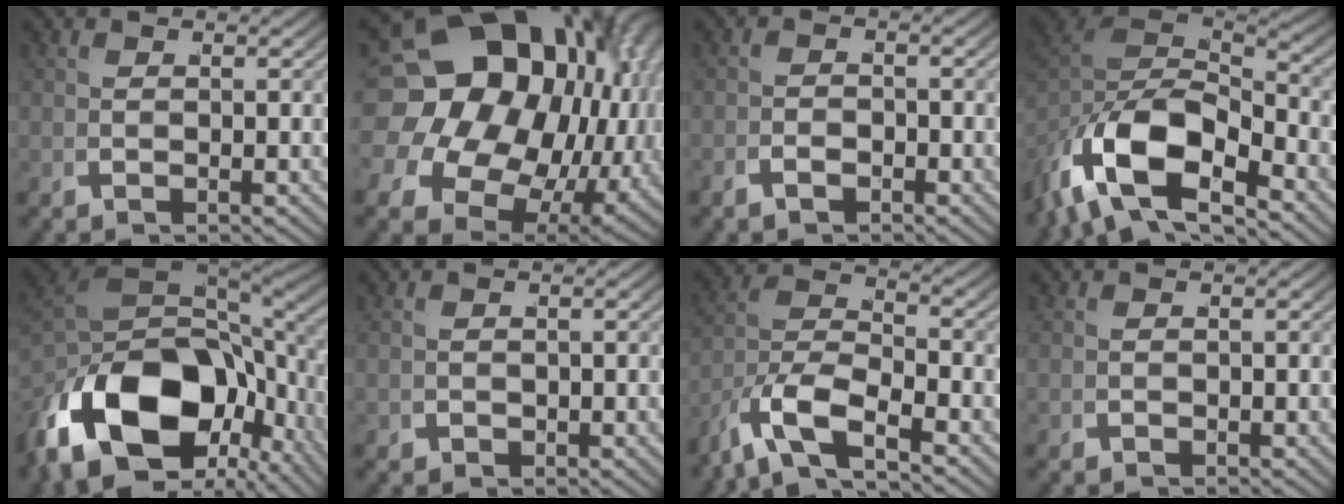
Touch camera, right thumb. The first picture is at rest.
{"total": 27.5, "force": [1.5, 20.5, 18.2], "torque": [-0.319, -0.025, 0.011]}
{"total": 1.3, "force": [-1.3, 0.4, 0.0], "torque": [0.017, 0.006, -0.031]}
{"total": 11.3, "force": [-2.6, 6.2, 9.1], "torque": [-0.211, -0.035, -0.021]}
{"total": 17.7, "force": [-3.7, 10.5, 13.8], "torque": [-0.269, -0.056, -0.030]}
{"total": 2.1, "force": [-0.4, 1.8, 1.0], "torque": [-0.019, -0.015, 0.002]}
{"total": 6.9, "force": [-3.9, 3.1, 4.7], "torque": [-0.104, -0.020, -0.069]}
{"total": 0.8, "force": [-0.3, 0.7, 0.3], "torque": [-0.005, -0.007, -0.001]}